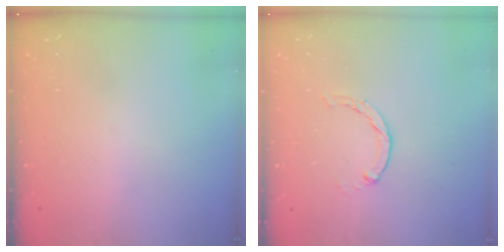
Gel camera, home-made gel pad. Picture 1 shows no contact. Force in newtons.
{"total": 0.7, "press": 0.7, "slide": 0.2}